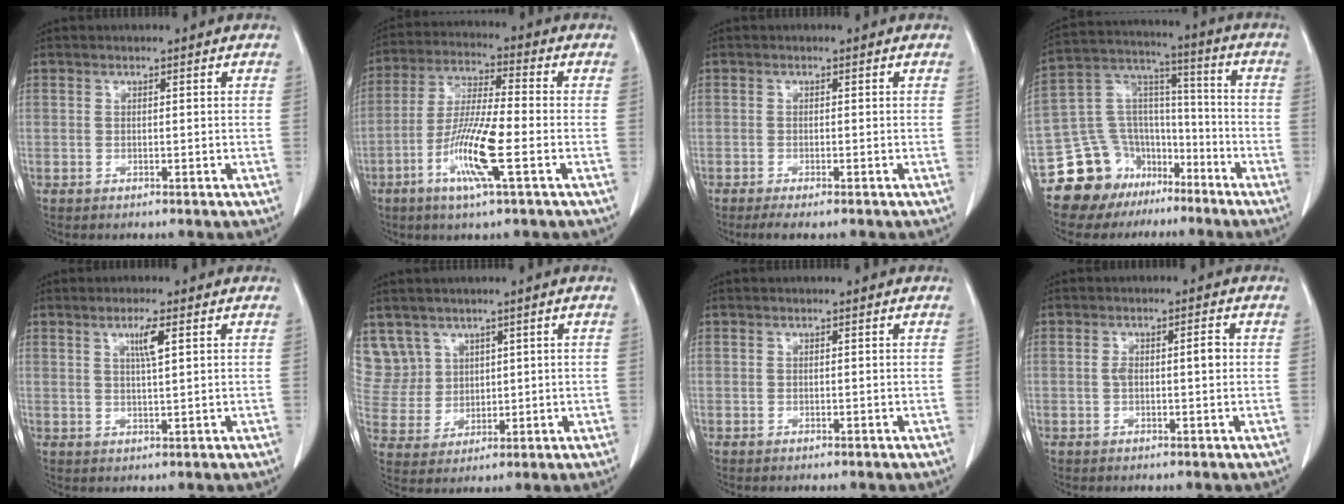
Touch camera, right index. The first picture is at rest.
{"total": 11.3, "force": [-4.0, 0.6, 10.6], "torque": [-0.210, -0.011, -0.080]}
{"total": 3.2, "force": [-2.4, 0.5, 2.0], "torque": [-0.025, -0.008, -0.034]}
{"total": 14.0, "force": [-9.5, 9.9, 2.8], "torque": [-0.051, 0.095, -0.158]}
{"total": 3.3, "force": [1.4, 0.0, 3.0], "torque": [-0.054, -0.002, 0.024]}
{"total": 8.0, "force": [4.8, 6.4, 0.0], "torque": [-0.008, 0.018, 0.112]}
{"total": 0.0}
{"total": 3.3, "force": [0.2, 1.0, 3.2], "torque": [-0.060, 0.011, 0.006]}